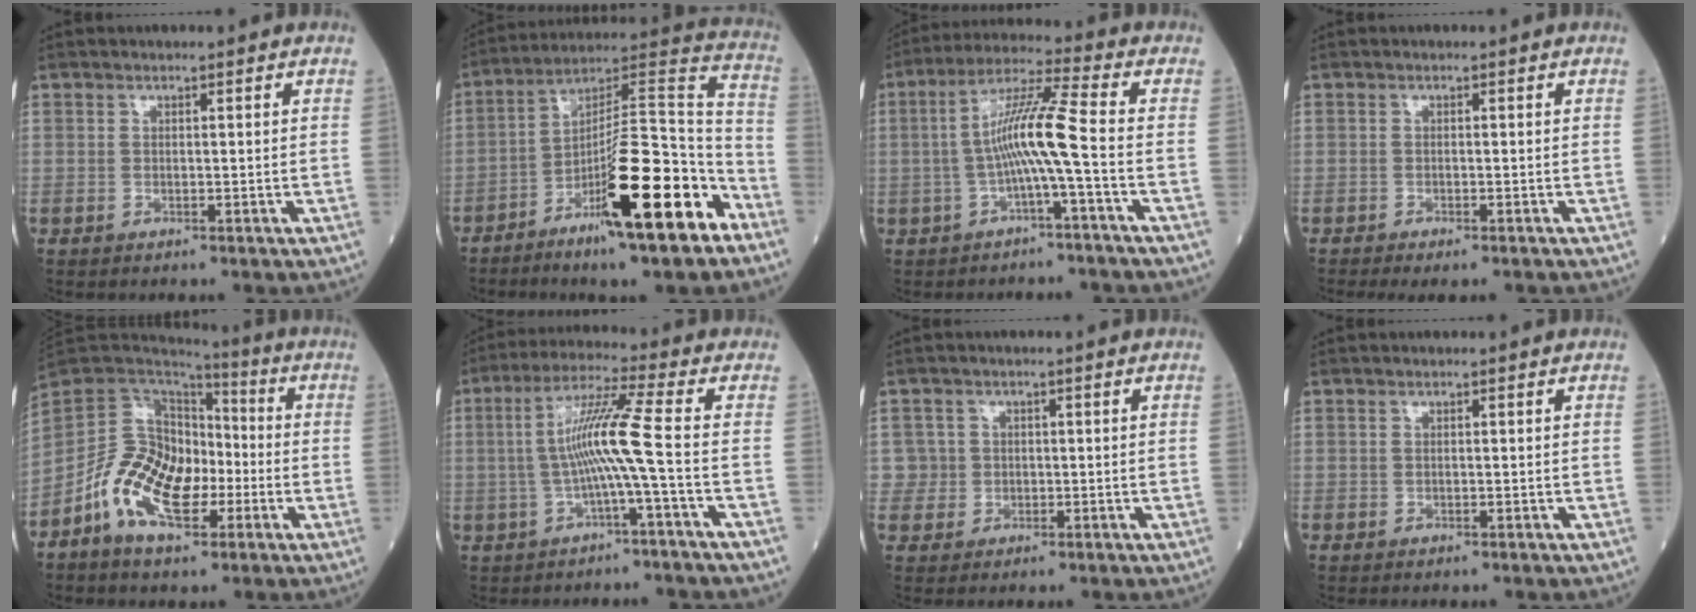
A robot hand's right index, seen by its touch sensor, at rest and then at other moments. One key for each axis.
{"total": 20.3, "fx": -10.2, "fy": 2.8, "fz": 17.3, "tx": -0.268, "ty": -0.004, "tz": -0.161}
{"total": 8.4, "fx": -1.4, "fy": -0.9, "fz": 8.2, "tx": -0.158, "ty": 0.023, "tz": -0.025}
{"total": 3.7, "fx": -3.0, "fy": 0.6, "fz": 2.0, "tx": -0.019, "ty": -0.007, "tz": -0.041}
{"total": 12.9, "fx": -4.1, "fy": 7.2, "fz": 9.9, "tx": -0.205, "ty": 0.020, "tz": -0.072}
{"total": 8.1, "fx": -0.9, "fy": -1.6, "fz": 7.9, "tx": -0.158, "ty": 0.020, "tz": -0.014}
{"total": 2.6, "fx": 0.2, "fy": 2.6, "fz": -0.5, "tx": 0.022, "ty": 0.008, "tz": 0.002}
{"total": 0.0}